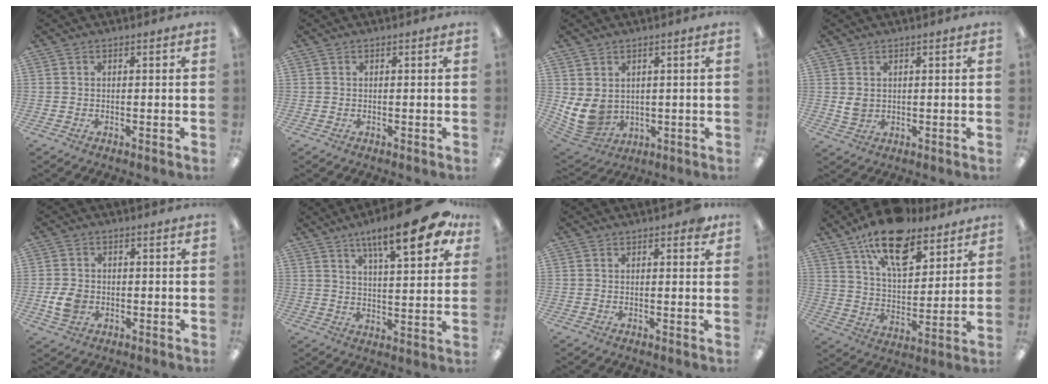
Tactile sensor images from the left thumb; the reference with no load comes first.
{"total": 0.0}
{"total": 8.2, "force": [1.6, 6.5, 4.8], "torque": [-0.123, -0.016, 0.035]}
{"total": 3.0, "force": [1.2, 2.4, 1.3], "torque": [-0.020, -0.002, 0.022]}
{"total": 5.7, "force": [-1.1, 4.6, 3.1], "torque": [-0.049, 0.001, -0.021]}
{"total": 16.8, "force": [9.9, 4.7, 12.8], "torque": [-0.188, -0.044, 0.152]}
{"total": 1.4, "force": [0.9, 0.6, 0.9], "torque": [-0.003, -0.003, 0.012]}
{"total": 17.7, "force": [12.5, 7.9, 9.6], "torque": [-0.155, -0.064, 0.216]}